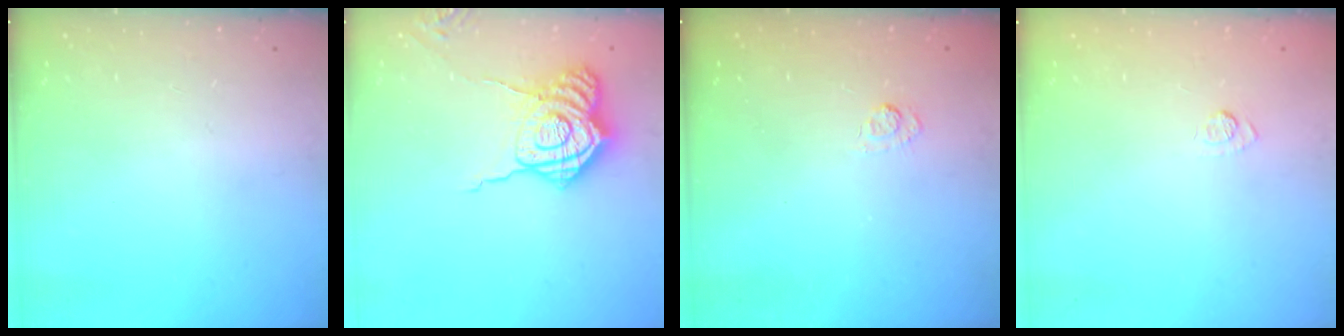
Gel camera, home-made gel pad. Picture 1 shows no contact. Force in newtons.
{"total": 14.3, "press": 14.3, "slide": 1.1}
{"total": 2.7, "press": 2.3, "slide": 1.5}
{"total": 7.5, "press": 7.3, "slide": 1.4}